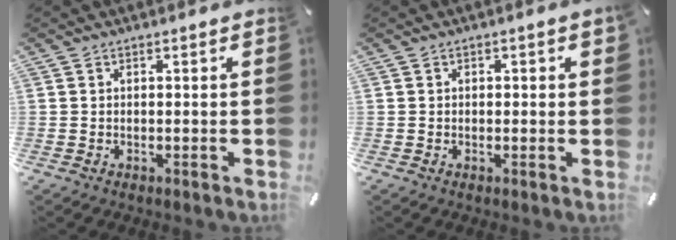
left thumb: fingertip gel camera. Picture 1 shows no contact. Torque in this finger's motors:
{"motor_torque": [0.25, -0.17, -0.10, 0.17, 0.00]}